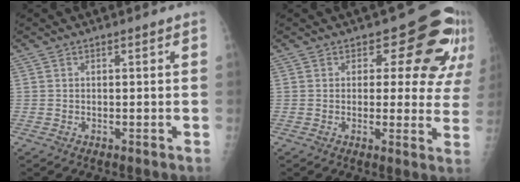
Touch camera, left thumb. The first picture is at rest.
{"total": 12.3, "force": [7.3, 7.0, 7.0], "torque": [-0.027, -0.033, 0.065]}